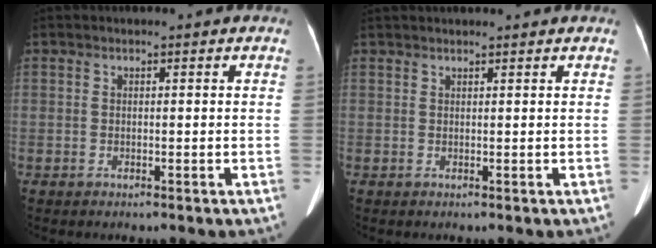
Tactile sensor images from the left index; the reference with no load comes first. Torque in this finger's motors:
{"motor_torque": [-0.05, -0.59, 0.23, 0.07]}